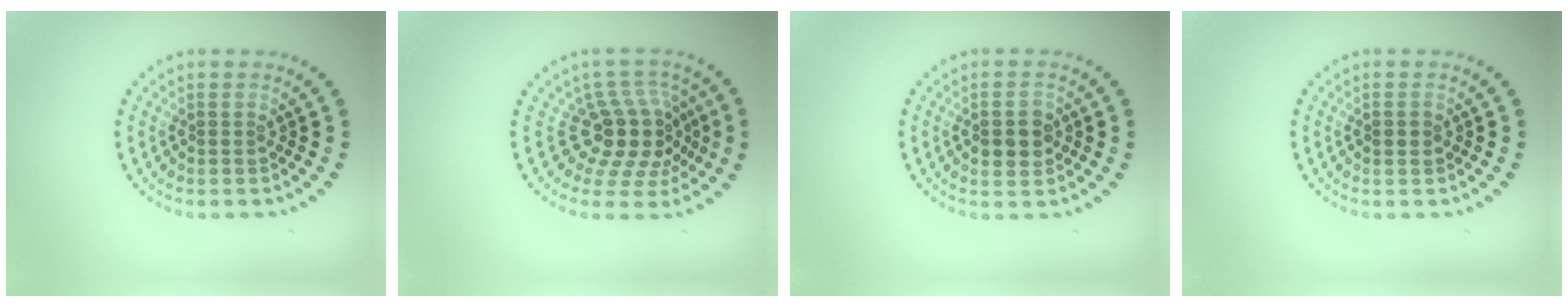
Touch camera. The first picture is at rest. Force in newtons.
{"total": 4.9, "press": 3.6, "slide": 3.3}
{"total": 2.3, "press": 2.3, "slide": 0.3}
{"total": 1.1, "press": 1.1, "slide": 0.0}